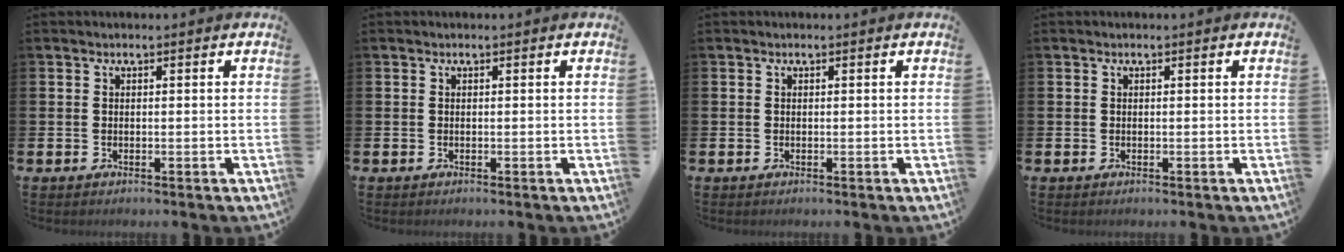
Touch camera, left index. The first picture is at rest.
{"total": 0.0}
{"total": 0.0}
{"total": 0.0}